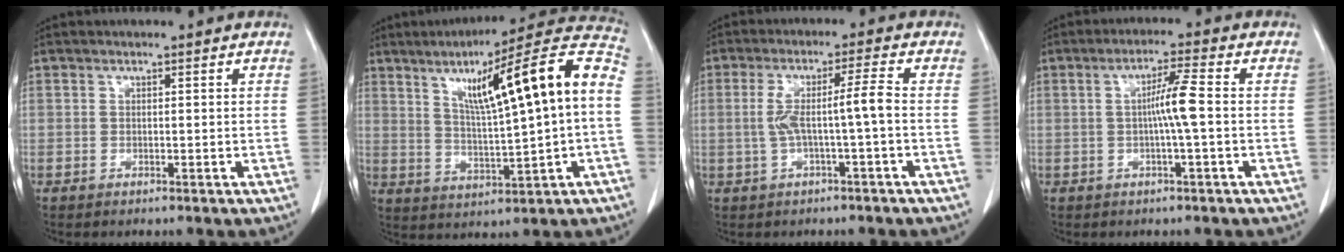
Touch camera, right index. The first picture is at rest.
{"total": 18.7, "force": [3.4, 0.9, 18.3], "torque": [-0.262, 0.034, 0.048]}
{"total": 5.8, "force": [-0.7, -0.3, 5.7], "torque": [-0.114, 0.020, -0.008]}
{"total": 5.0, "force": [-0.3, -0.5, 4.9], "torque": [-0.086, 0.007, -0.005]}